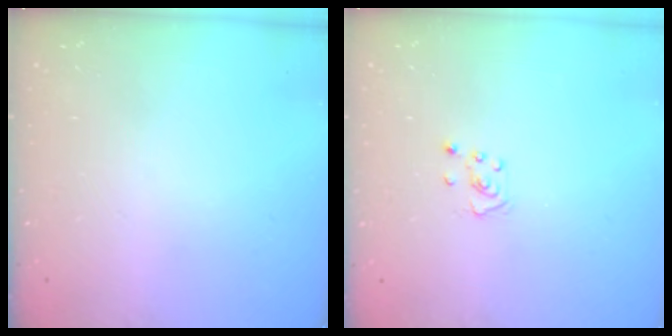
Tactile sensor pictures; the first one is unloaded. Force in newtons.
{"total": 2.8, "press": 2.8, "slide": 0.3}